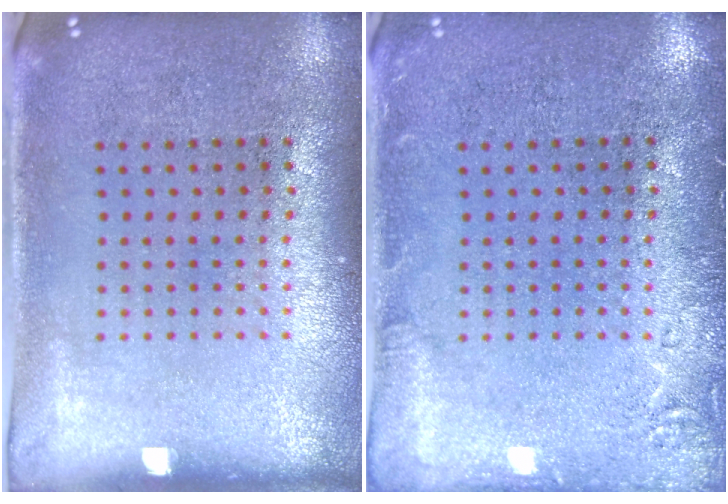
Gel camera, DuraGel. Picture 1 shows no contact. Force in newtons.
{"total": 1.9, "press": 1.8, "slide": 0.3}